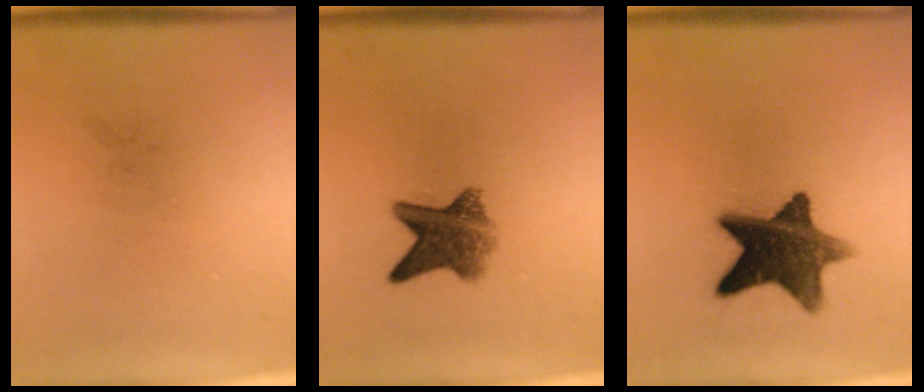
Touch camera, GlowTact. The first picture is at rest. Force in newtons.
{"total": 6.5}
{"total": 12.3}